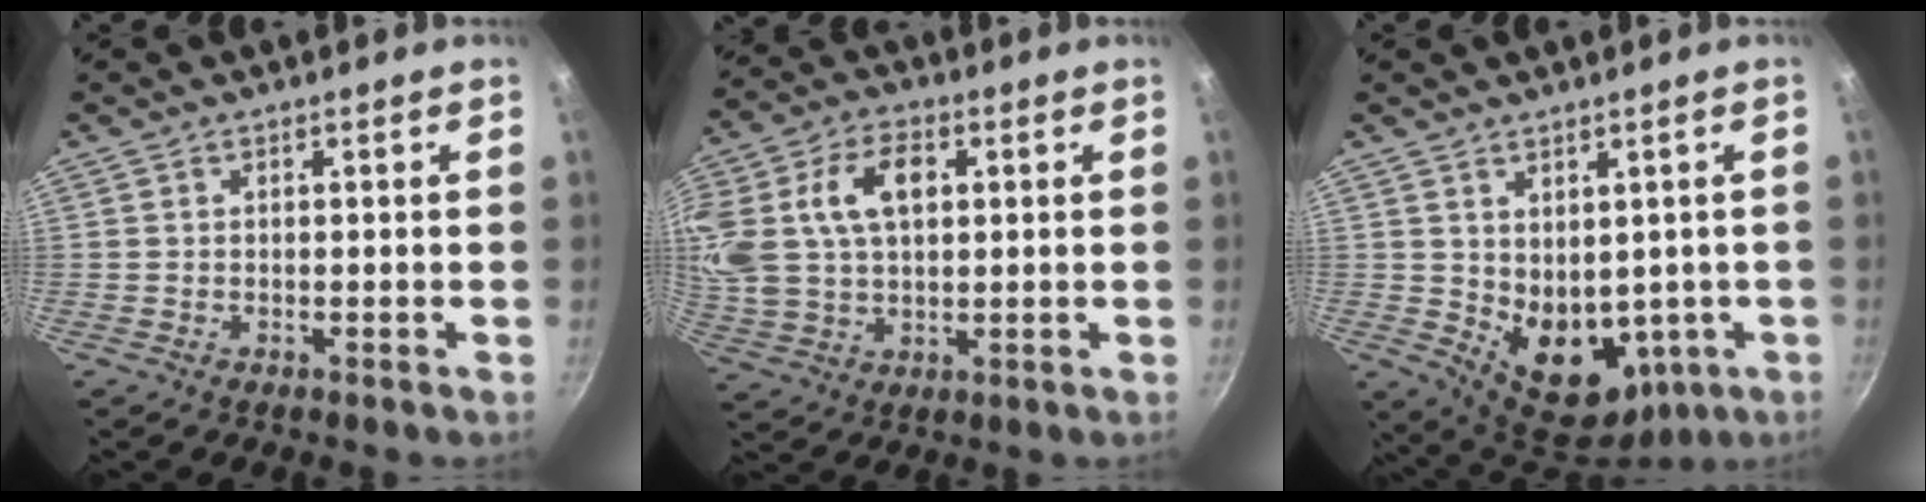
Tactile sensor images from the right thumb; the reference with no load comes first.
{"total": 19.2, "force": [4.3, 12.5, 13.9], "torque": [-0.310, 0.022, 0.083]}
{"total": 13.5, "force": [-2.5, 9.2, 9.6], "torque": [-0.104, -0.003, -0.003]}